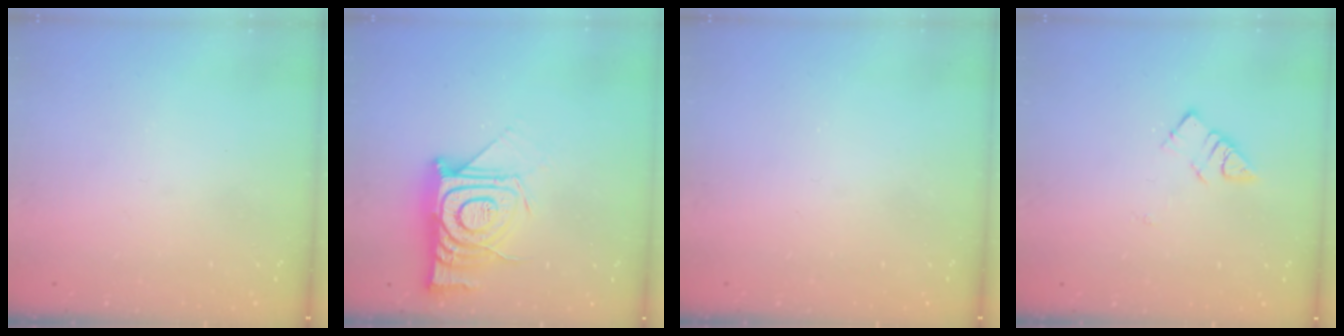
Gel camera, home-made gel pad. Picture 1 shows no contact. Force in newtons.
{"total": 15.2, "press": 15.1, "slide": 1.1}
{"total": 2.2, "press": 2.1, "slide": 0.4}
{"total": 5.0, "press": 5.0, "slide": 0.2}